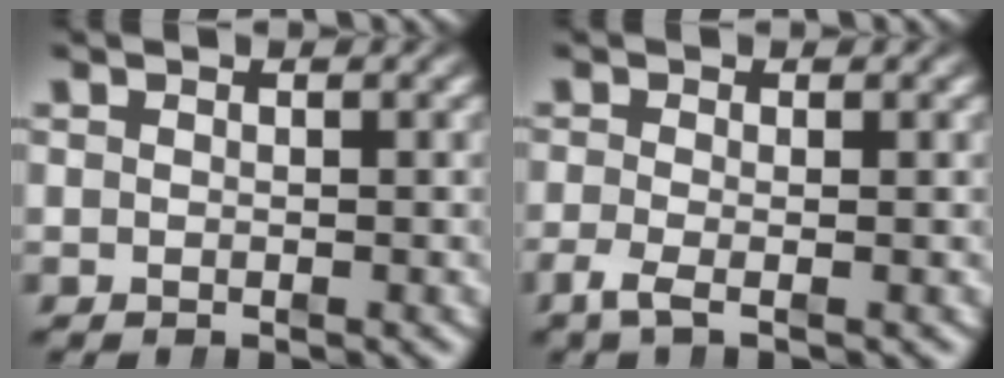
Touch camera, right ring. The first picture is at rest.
{"total": 1.9, "force": [-1.2, 0.4, 1.4], "torque": [-0.043, -0.018, -0.018]}